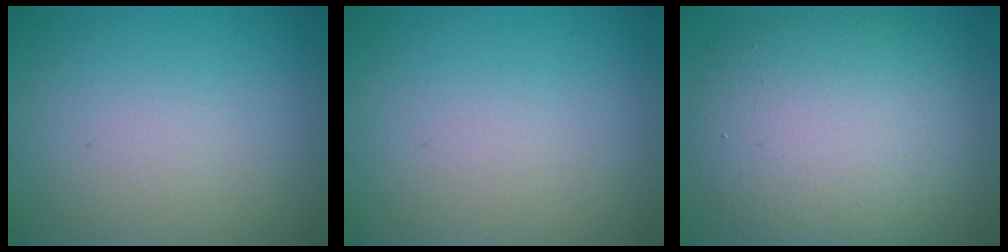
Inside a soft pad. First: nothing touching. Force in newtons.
{"total": 0.0}
{"total": 10.1, "press": 10.1, "slide": 0.7}